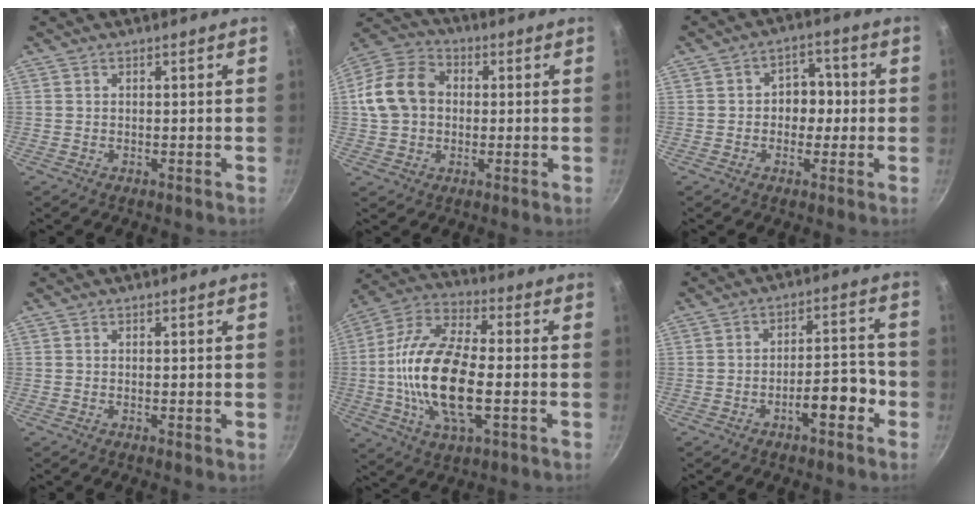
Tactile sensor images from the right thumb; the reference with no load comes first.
{"total": 12.8, "force": [0.7, 10.0, 7.9], "torque": [-0.123, 0.026, -0.004]}
{"total": 6.6, "force": [-0.3, 5.3, 3.9], "torque": [0.000, 0.016, -0.010]}
{"total": 0.6, "force": [-0.1, 0.1, 0.6], "torque": [-0.010, -0.003, -0.002]}
{"total": 19.7, "force": [-2.4, 8.7, 17.5], "torque": [-0.335, 0.022, -0.060]}
{"total": 7.8, "force": [-3.7, 3.0, 6.1], "torque": [-0.066, 0.044, -0.055]}